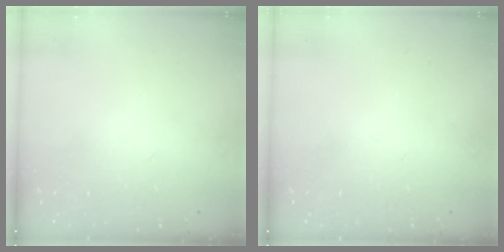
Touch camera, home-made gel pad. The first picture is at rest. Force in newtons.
{"total": 0.0}